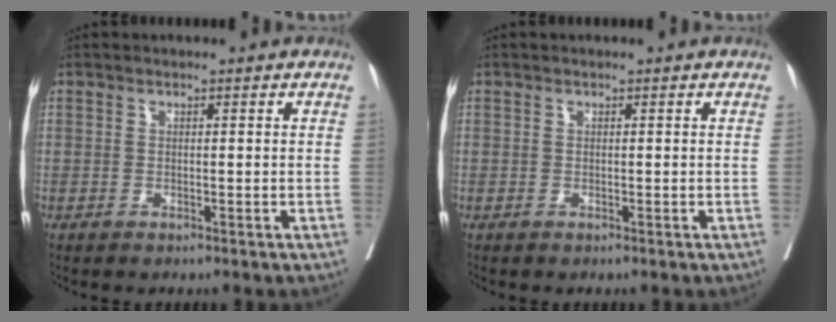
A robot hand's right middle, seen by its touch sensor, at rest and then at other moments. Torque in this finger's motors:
{"motor_torque": [-0.29, 0.02, 0.03, 0.00]}